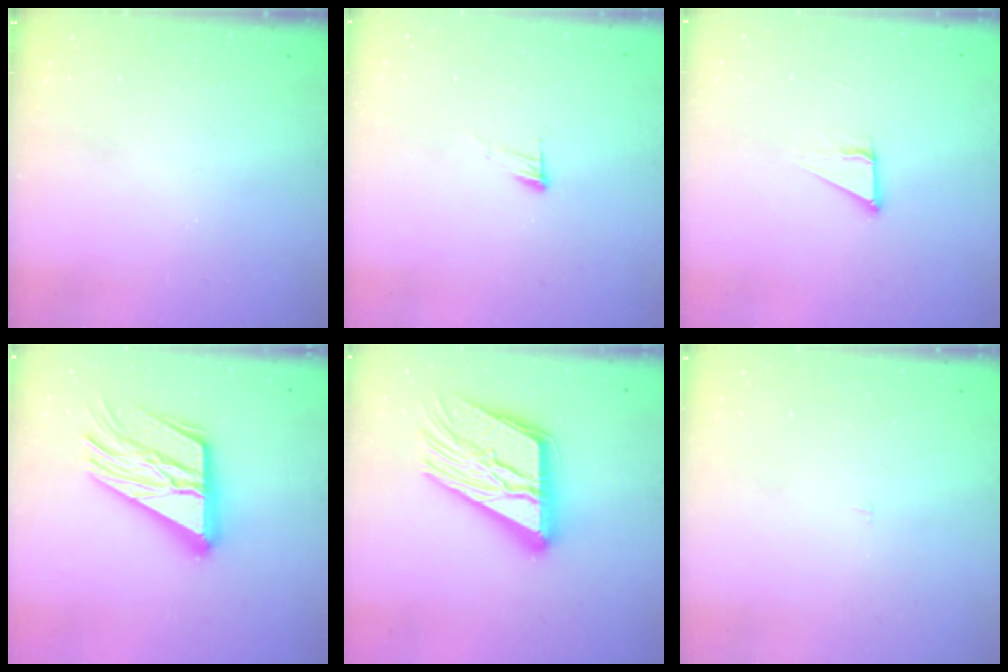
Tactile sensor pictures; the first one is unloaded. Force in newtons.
{"total": 5.2, "press": 5.2, "slide": 0.5}
{"total": 2.8, "press": 2.8, "slide": 0.2}
{"total": 21.7, "press": 21.6, "slide": 2.2}
{"total": 22.9, "press": 22.8, "slide": 2.3}
{"total": 1.8, "press": 1.8, "slide": 0.1}